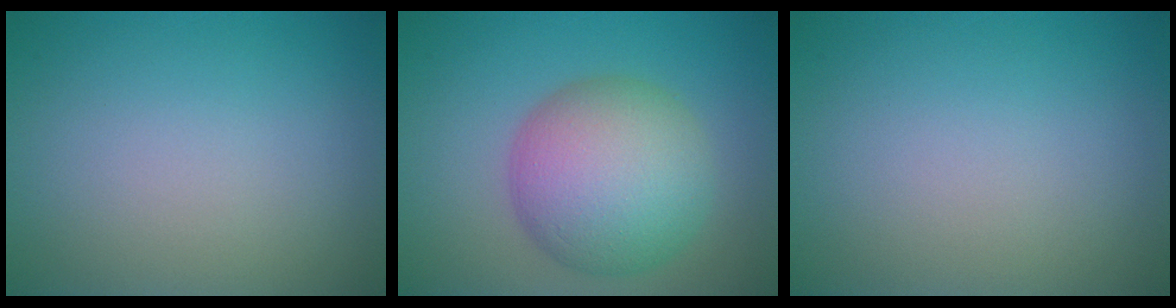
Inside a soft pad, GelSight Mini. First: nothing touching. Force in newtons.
{"total": 8.7, "press": 8.7, "slide": 0.2}
{"total": 0.0}